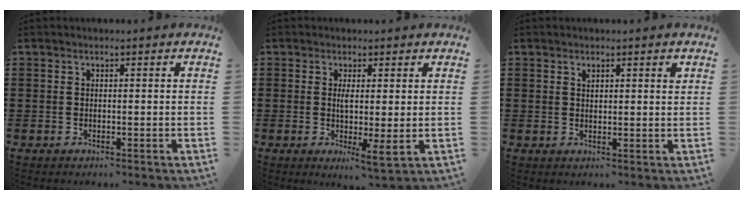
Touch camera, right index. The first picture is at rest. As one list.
[{"total": 3.4, "force": [0.5, 0.4, 3.4], "torque": [-0.067, -0.003, 0.008]}, {"total": 1.1, "force": [0.8, 0.4, 0.7], "torque": [-0.006, -0.001, 0.011]}]